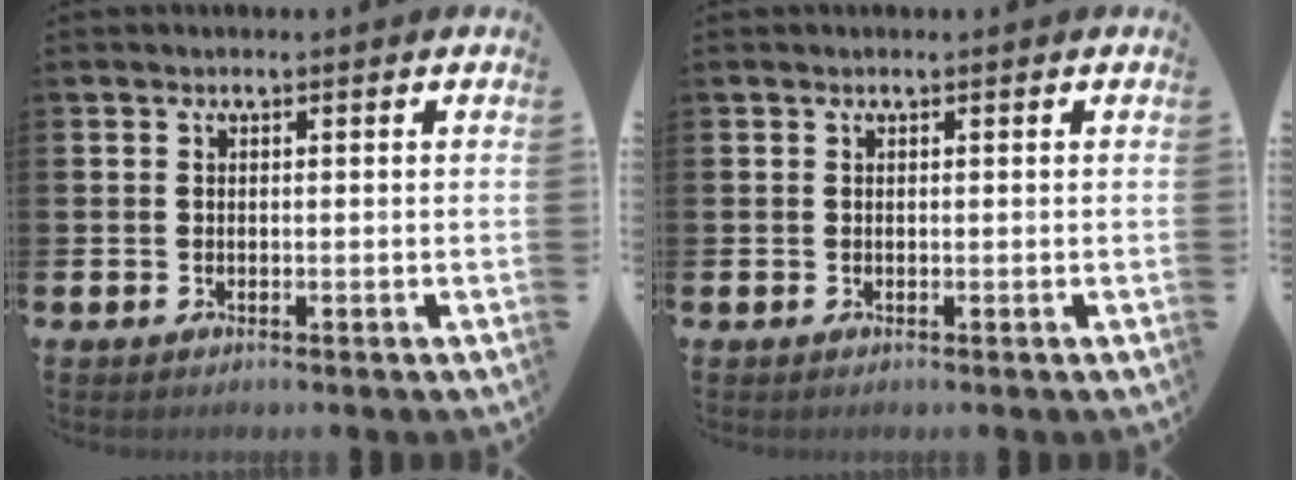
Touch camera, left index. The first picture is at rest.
{"total": 0.0}